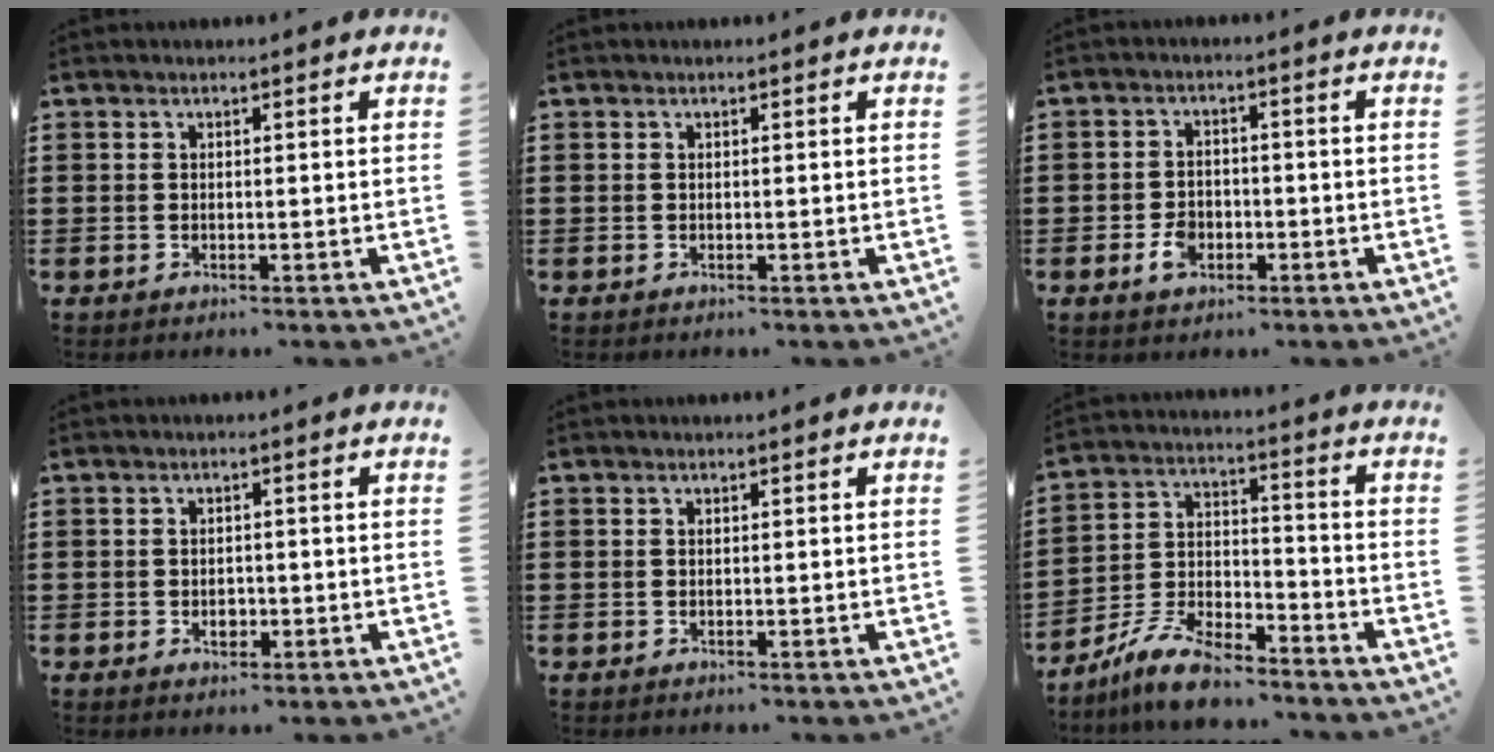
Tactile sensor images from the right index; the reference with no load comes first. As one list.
[{"total": 0.0}, {"total": 3.5, "force": [-1.5, 2.4, 2.2], "torque": [-0.050, 0.000, -0.028]}, {"total": 1.7, "force": [-0.4, 1.2, 1.2], "torque": [-0.024, 0.001, -0.009]}, {"total": 0.0}, {"total": 8.4, "force": [-7.4, 2.1, 3.5], "torque": [-0.083, 0.018, -0.145]}]